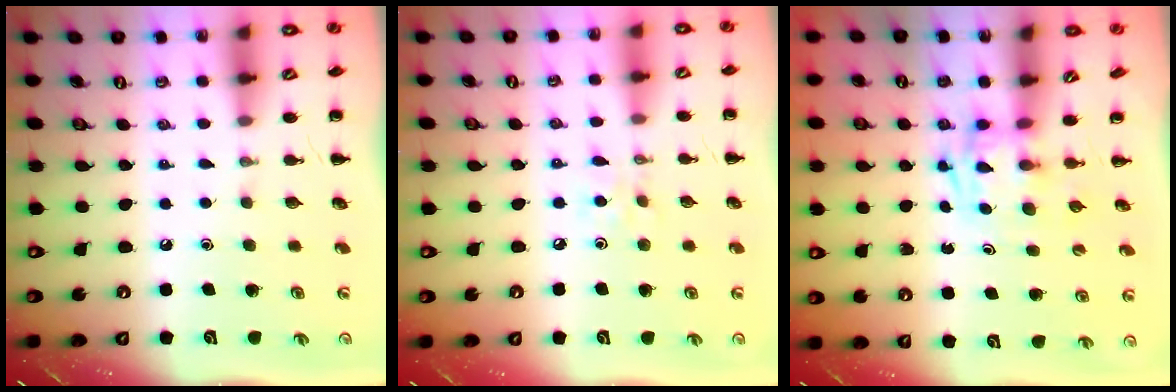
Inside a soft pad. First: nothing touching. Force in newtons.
{"total": 3.9, "press": 3.6, "slide": 1.3}
{"total": 2.9, "press": 2.9, "slide": 0.1}